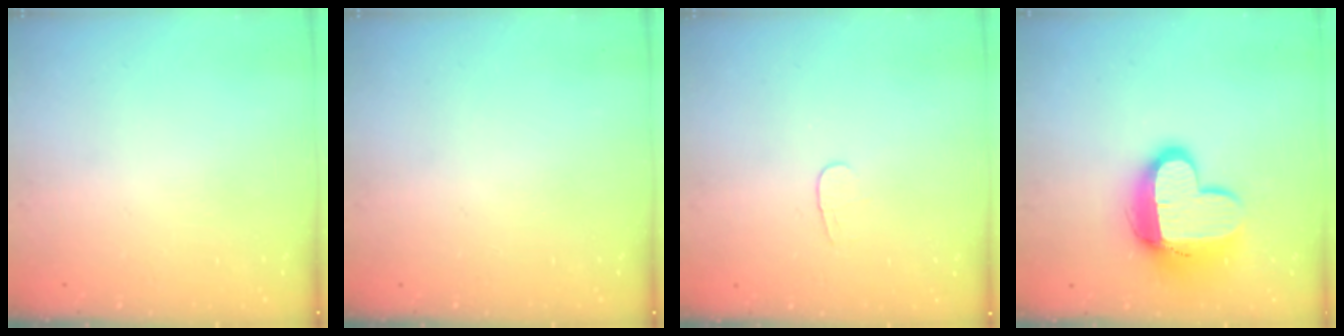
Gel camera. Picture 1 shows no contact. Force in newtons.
{"total": 0.0}
{"total": 3.8, "press": 3.8, "slide": 0.3}
{"total": 14.0, "press": 13.9, "slide": 1.4}